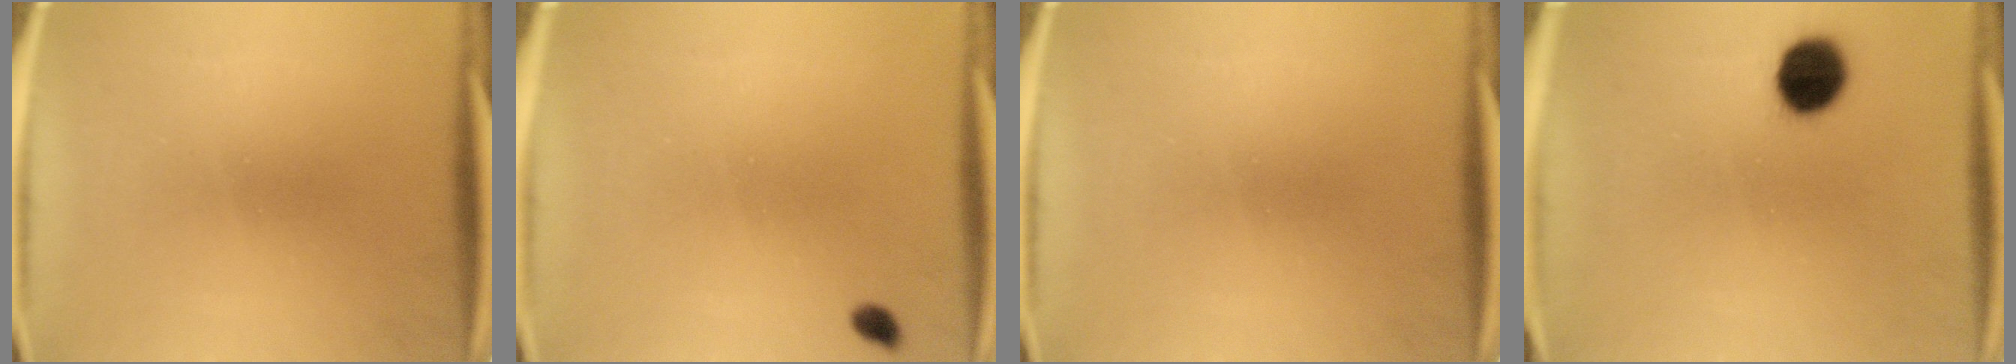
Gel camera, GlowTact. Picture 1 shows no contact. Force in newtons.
{"total": 1.3}
{"total": 0.0}
{"total": 9.0}